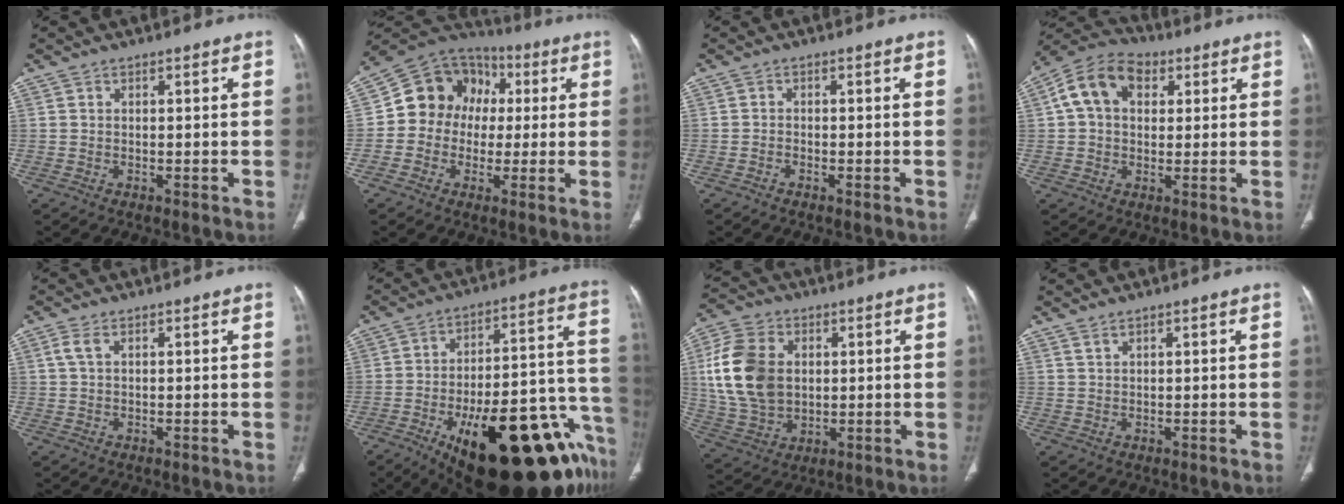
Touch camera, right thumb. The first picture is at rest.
{"total": 14.0, "force": [0.8, 12.2, 6.8], "torque": [-0.076, 0.037, 0.001]}
{"total": 0.6, "force": [-0.5, 0.2, 0.2], "torque": [-0.003, 0.006, -0.014]}
{"total": 11.6, "force": [3.3, 8.4, 7.4], "torque": [-0.119, 0.023, 0.046]}
{"total": 1.9, "force": [0.7, 0.9, 1.6], "torque": [-0.046, 0.011, 0.019]}
{"total": 34.4, "force": [-17.1, 12.8, 26.9], "torque": [-0.282, 0.063, -0.235]}
{"total": 15.9, "force": [2.5, 11.4, 10.8], "torque": [-0.198, -0.001, 0.054]}
{"total": 1.1, "force": [0.9, 0.2, 0.5], "torque": [-0.010, 0.000, 0.023]}